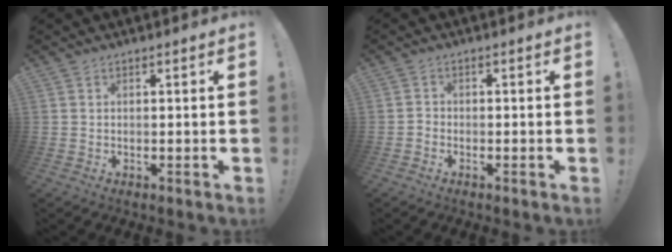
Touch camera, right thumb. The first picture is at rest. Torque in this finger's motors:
{"motor_torque": [0.38, -0.06, -0.09, 0.09, 0.00]}